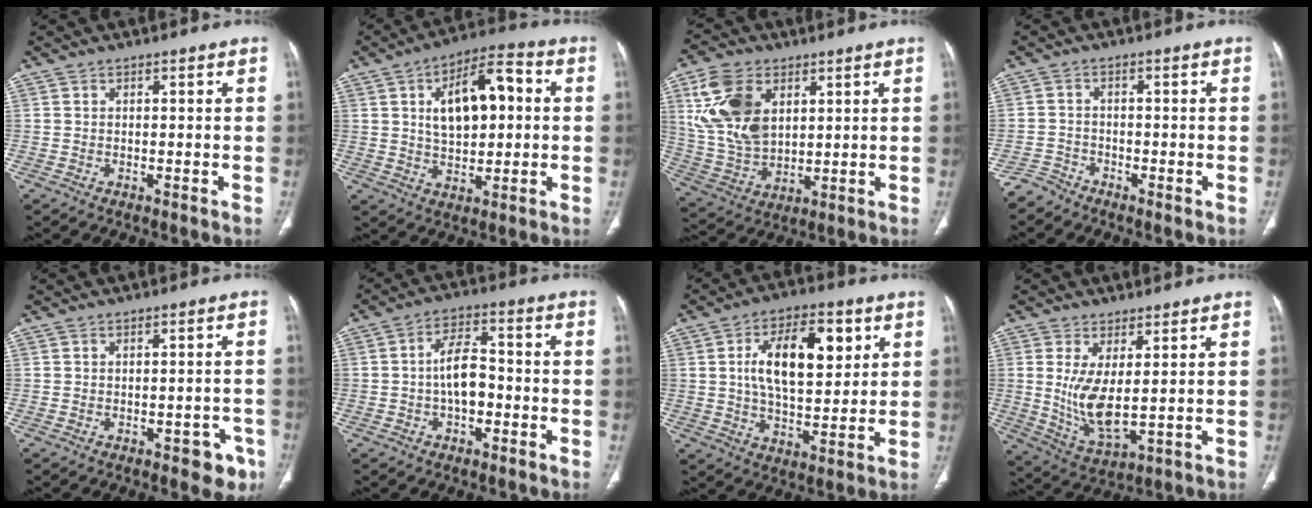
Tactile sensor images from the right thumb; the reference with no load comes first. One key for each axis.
{"total": 14.2, "fx": 2.6, "fy": 7.4, "fz": 11.8, "tx": -0.167, "ty": 0.017, "tz": 0.038}
{"total": 15.4, "fx": 5.2, "fy": 9.9, "fz": 10.6, "tx": -0.197, "ty": -0.015, "tz": 0.115}
{"total": 2.6, "fx": -2.4, "fy": 0.8, "fz": -0.5, "tx": 0.016, "ty": -0.003, "tz": -0.054}
{"total": 5.2, "fx": -2.8, "fy": 2.7, "fz": 3.5, "tx": -0.018, "ty": 0.013, "tz": -0.029}
{"total": 7.7, "fx": -1.5, "fy": 4.6, "fz": 6.0, "tx": -0.091, "ty": 0.031, "tz": -0.033}
{"total": 15.4, "fx": 4.3, "fy": 7.7, "fz": 12.7, "tx": -0.183, "ty": -0.007, "tz": 0.072}
{"total": 9.1, "fx": 1.0, "fy": 3.5, "fz": 8.3, "tx": -0.170, "ty": -0.026, "tz": 0.035}